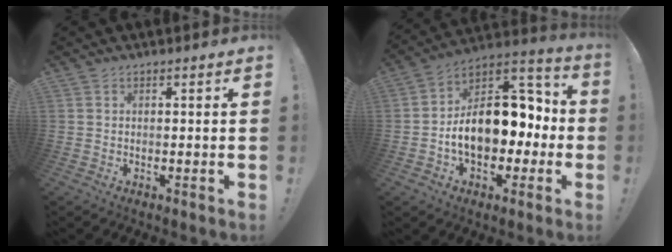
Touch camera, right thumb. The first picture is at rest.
{"total": 19.2, "force": [-2.6, 12.5, 14.4], "torque": [-0.209, 0.017, -0.034]}